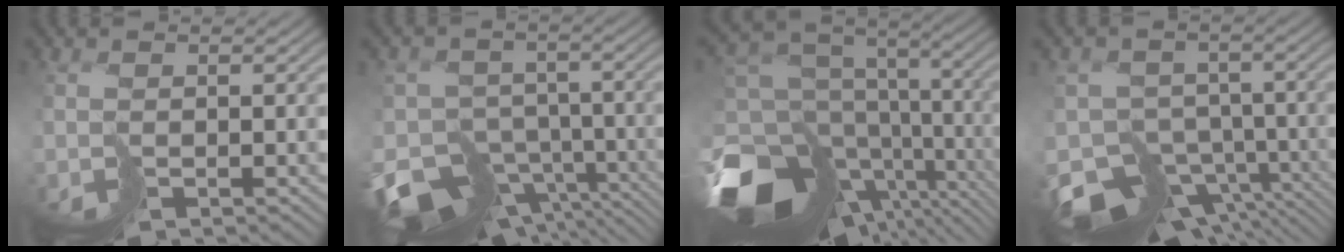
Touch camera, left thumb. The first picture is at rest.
{"total": 13.8, "force": [-8.4, 8.6, 6.7], "torque": [-0.155, -0.035, -0.109]}
{"total": 16.1, "force": [-4.5, 9.7, 12.0], "torque": [-0.264, -0.029, -0.037]}
{"total": 11.4, "force": [-7.2, 6.9, 5.5], "torque": [-0.126, -0.029, -0.103]}